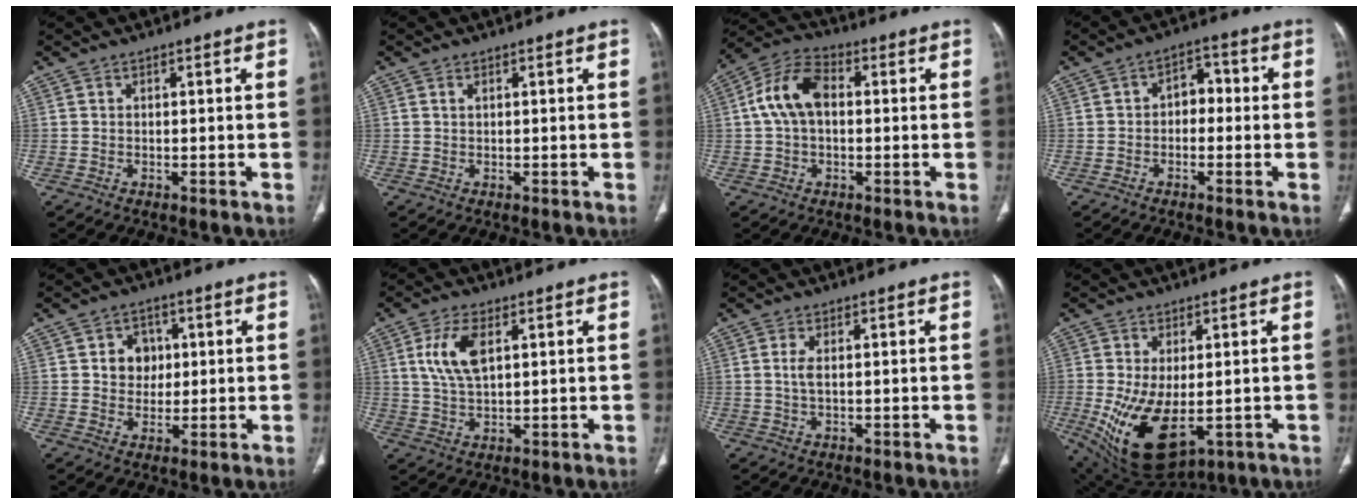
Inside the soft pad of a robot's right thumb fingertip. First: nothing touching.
{"total": 0.5, "force": [0.3, 0.2, 0.4], "torque": [-0.011, 0.003, 0.006]}
{"total": 10.0, "force": [0.9, 6.3, 7.7], "torque": [-0.151, 0.028, 0.010]}
{"total": 4.9, "force": [-0.5, 3.5, 3.4], "torque": [-0.028, 0.023, -0.019]}
{"total": 5.3, "force": [1.2, 4.6, 2.4], "torque": [-0.007, -0.001, 0.017]}
{"total": 7.8, "force": [2.5, 3.6, 6.4], "torque": [-0.135, -0.006, 0.054]}
{"total": 2.3, "force": [0.4, 0.8, 2.1], "torque": [-0.053, 0.002, 0.012]}
{"total": 13.9, "force": [-2.8, 7.3, 11.5], "torque": [-0.211, -0.018, -0.017]}